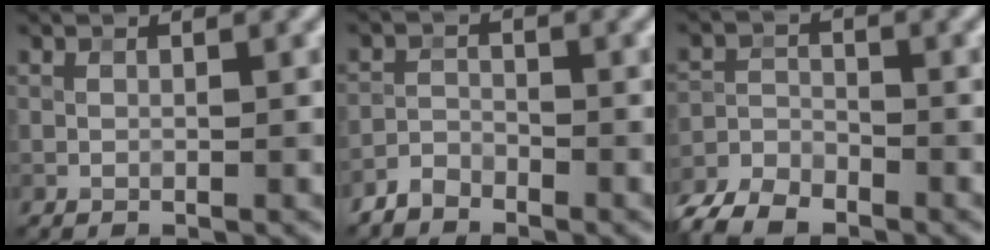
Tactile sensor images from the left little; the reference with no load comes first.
{"total": 1.8, "force": [-1.7, 0.6, 0.0], "torque": [0.007, 0.004, -0.037]}
{"total": 4.9, "force": [-4.1, 2.0, 1.7], "torque": [-0.029, -0.011, -0.088]}